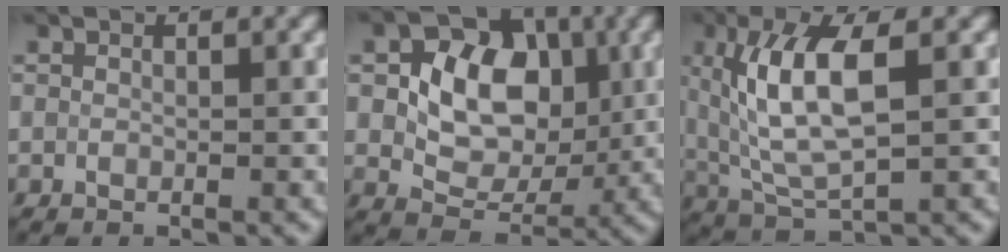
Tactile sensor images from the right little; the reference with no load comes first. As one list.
[{"total": 7.9, "force": [0.8, 5.8, 5.3], "torque": [-0.089, 0.006, 0.007]}, {"total": 7.7, "force": [1.6, 2.8, 7.0], "torque": [-0.145, 0.002, 0.031]}]